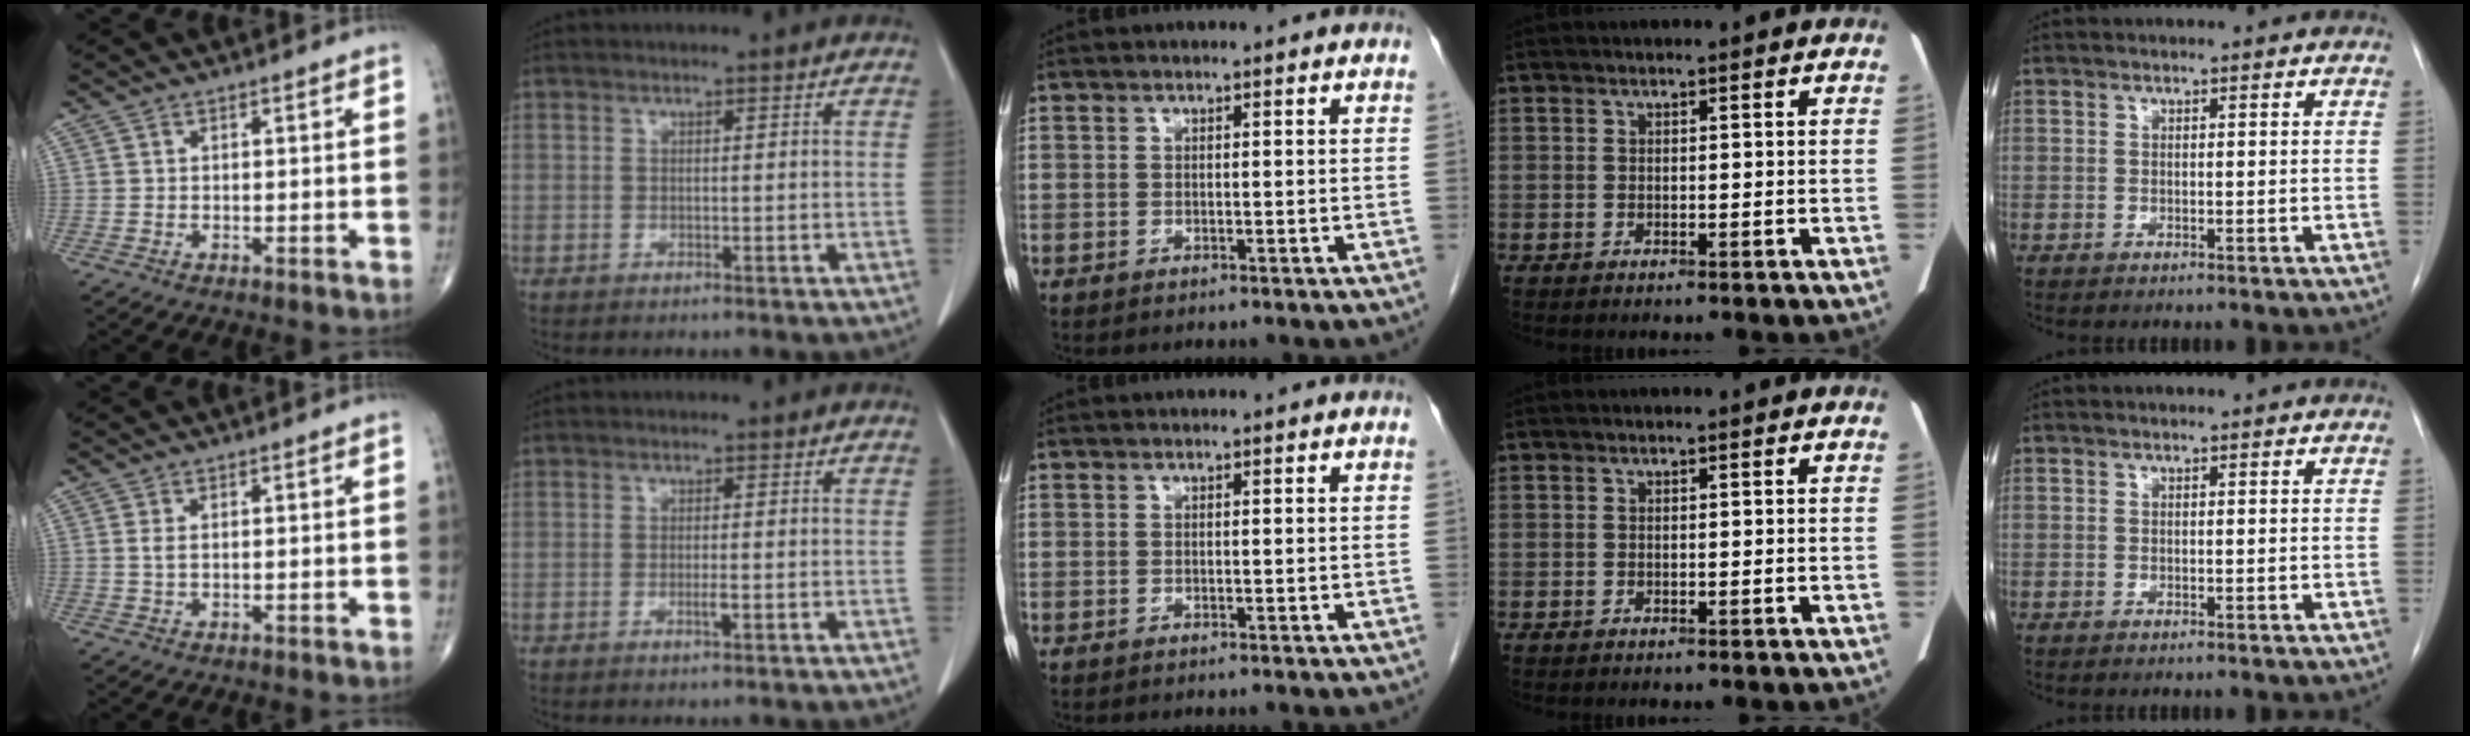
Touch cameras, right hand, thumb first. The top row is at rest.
{"thumb": {"total": 0.7, "force": [0.1, 0.3, 0.6], "torque": [-0.018, 0.002, 0.004]}, "index": {"total": 1.2, "force": [-0.4, 0.0, 1.1], "torque": [-0.024, -0.002, -0.007]}}